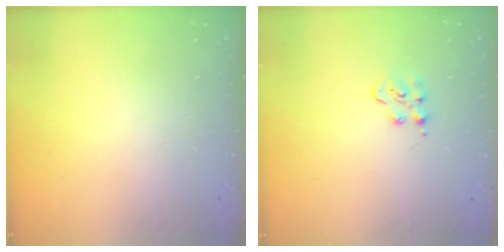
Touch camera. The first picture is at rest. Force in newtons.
{"total": 5.2, "press": 5.2, "slide": 0.5}